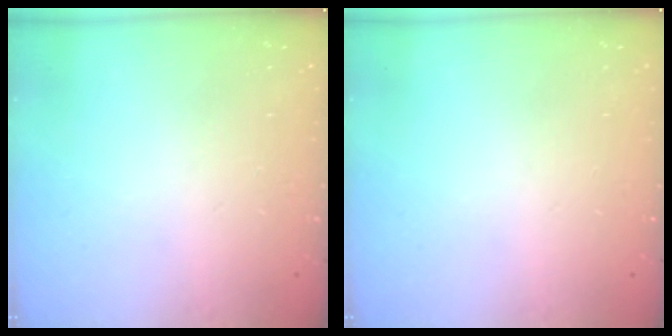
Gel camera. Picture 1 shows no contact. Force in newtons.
{"total": 0.0}